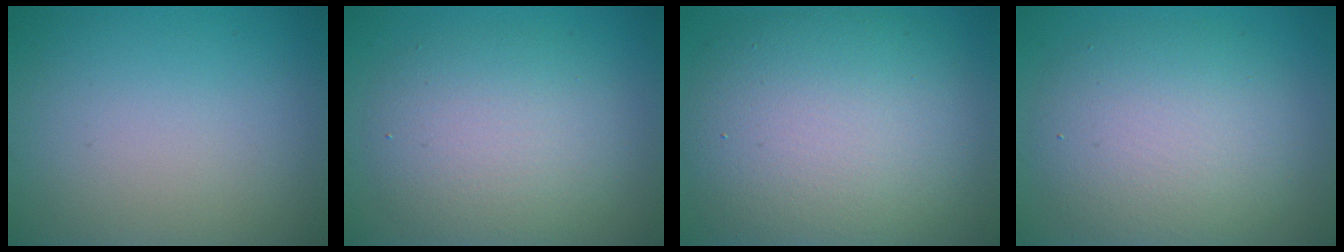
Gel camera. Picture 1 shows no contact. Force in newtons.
{"total": 5.7, "press": 5.7, "slide": 0.5}
{"total": 11.3, "press": 11.3, "slide": 0.7}
{"total": 6.9, "press": 6.9, "slide": 0.3}